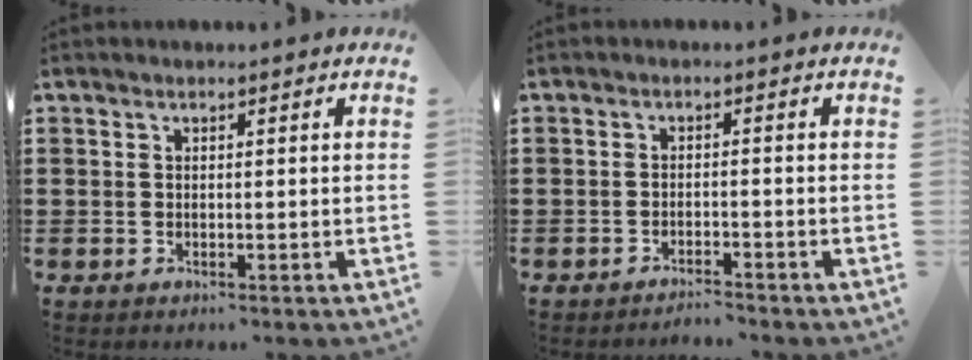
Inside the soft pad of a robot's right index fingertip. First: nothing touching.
{"total": 1.8, "force": [-1.8, -0.1, 0.1], "torque": [-0.007, 0.003, -0.039]}